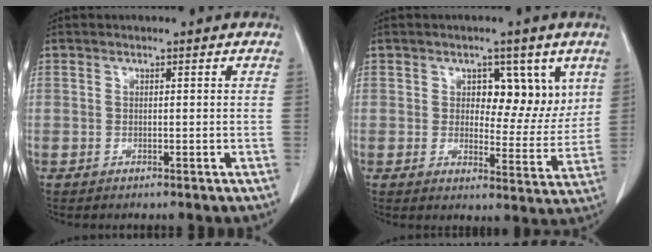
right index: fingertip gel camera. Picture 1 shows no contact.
{"total": 7.8, "force": [3.2, 4.4, 5.6], "torque": [-0.059, 0.006, 0.048]}